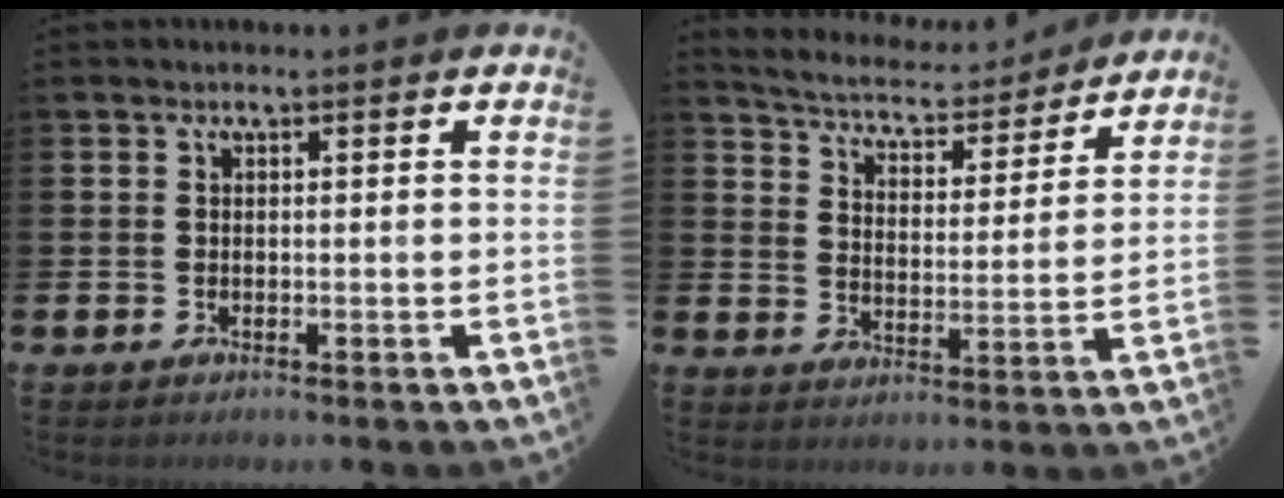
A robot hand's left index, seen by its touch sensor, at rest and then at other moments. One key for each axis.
{"total": 5.6, "fx": 5.5, "fy": 1.1, "fz": 0.7, "tx": -0.049, "ty": -0.047, "tz": 0.092}